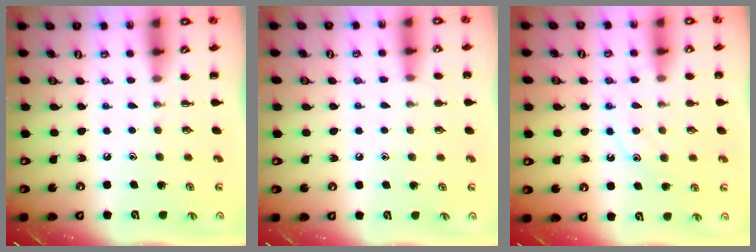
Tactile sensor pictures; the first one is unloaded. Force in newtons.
{"total": 5.6, "press": 5.3, "slide": 1.9}
{"total": 12.3, "press": 12.2, "slide": 0.8}